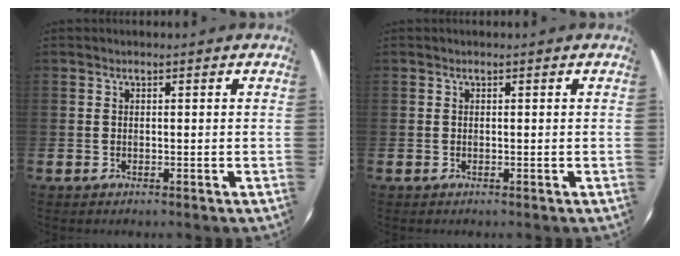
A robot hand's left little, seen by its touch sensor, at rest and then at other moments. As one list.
[{"total": 0.0}]